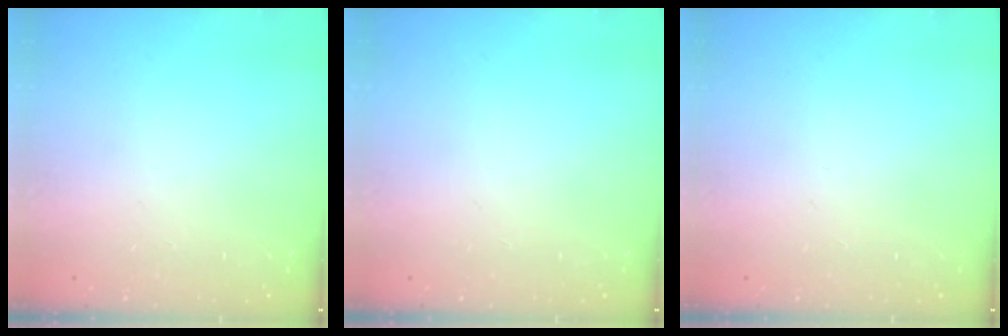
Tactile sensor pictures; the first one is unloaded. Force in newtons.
{"total": 0.0}
{"total": 0.0}